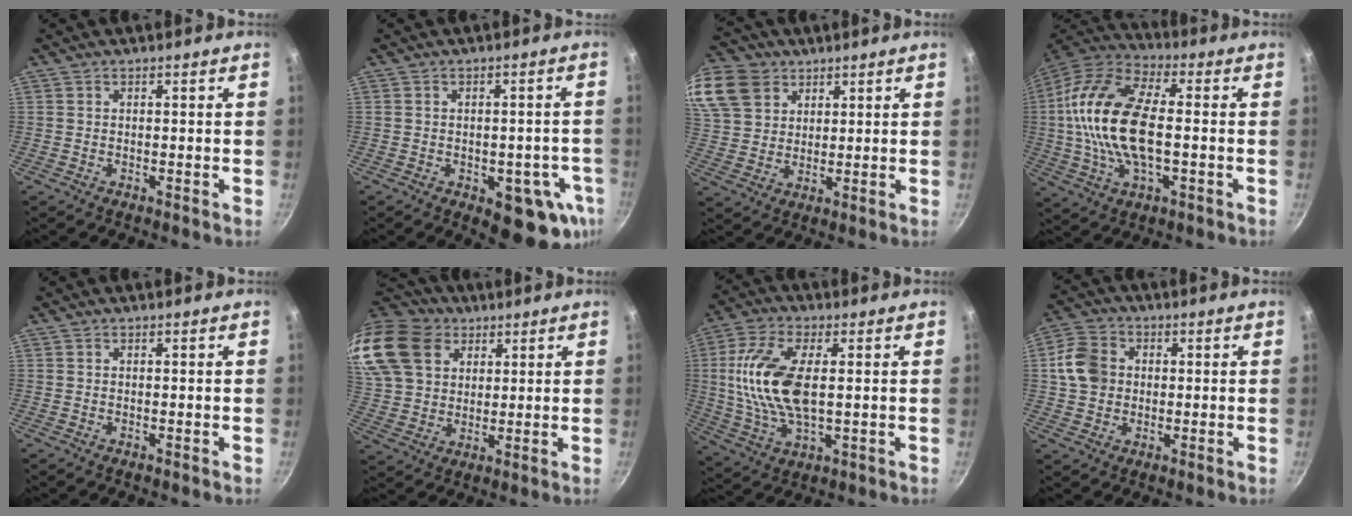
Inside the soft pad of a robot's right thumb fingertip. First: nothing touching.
{"total": 12.0, "force": [-3.6, 6.9, 9.1], "torque": [-0.052, 0.003, -0.040]}
{"total": 17.5, "force": [8.9, 13.2, 7.3], "torque": [-0.168, 0.011, 0.175]}
{"total": 20.3, "force": [-0.3, 10.2, 17.6], "torque": [-0.340, 0.032, -0.020]}
{"total": 0.0}
{"total": 20.1, "force": [10.4, 14.2, 9.6], "torque": [-0.201, -0.004, 0.202]}
{"total": 14.9, "force": [1.7, 6.9, 13.1], "torque": [-0.263, 0.000, 0.031]}
{"total": 8.4, "force": [0.7, 7.0, 4.6], "torque": [-0.068, 0.010, 0.000]}